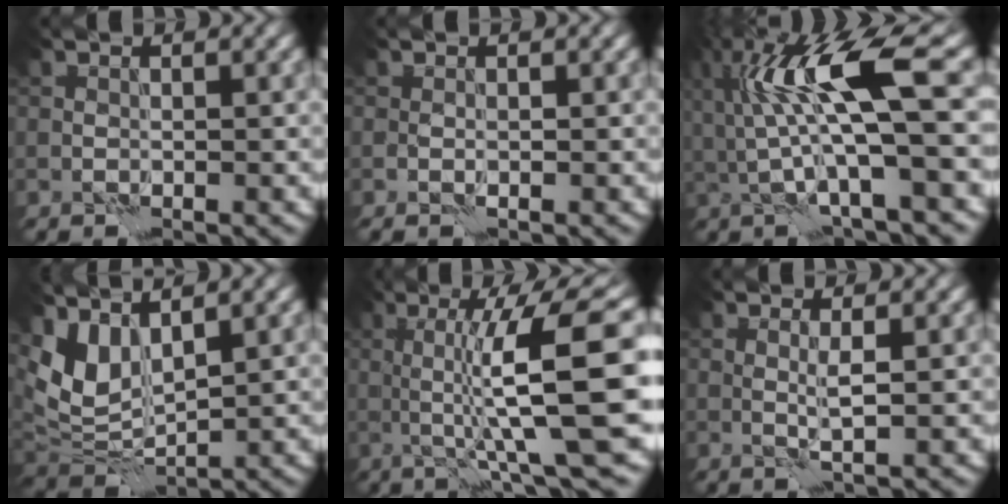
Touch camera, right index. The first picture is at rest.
{"total": 0.8, "force": [-0.2, 0.3, 0.7], "torque": [-0.017, -0.001, -0.003]}
{"total": 10.2, "force": [1.8, 2.3, 9.8], "torque": [-0.187, 0.002, 0.038]}
{"total": 5.7, "force": [2.7, 3.2, 3.9], "torque": [-0.094, -0.006, 0.055]}
{"total": 11.6, "force": [0.7, 2.2, 11.3], "torque": [-0.157, 0.007, 0.015]}
{"total": 1.4, "force": [0.3, 0.1, 1.4], "torque": [-0.029, -0.001, 0.003]}